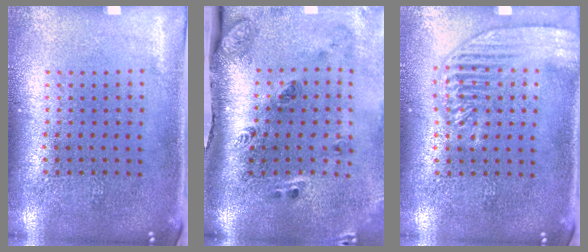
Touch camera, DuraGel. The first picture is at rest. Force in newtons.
{"total": 3.3, "press": 2.0, "slide": 2.7}
{"total": 1.9, "press": 1.9, "slide": 0.2}